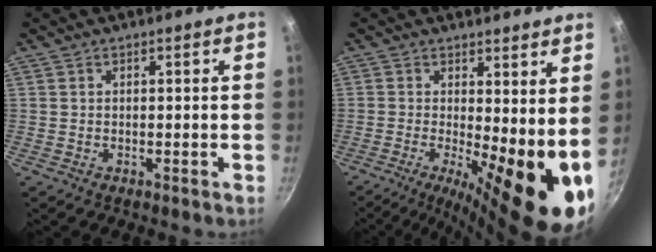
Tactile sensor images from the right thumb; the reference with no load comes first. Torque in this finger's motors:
{"motor_torque": [0.12, 1.68, 0.34, -0.12, 0.21]}